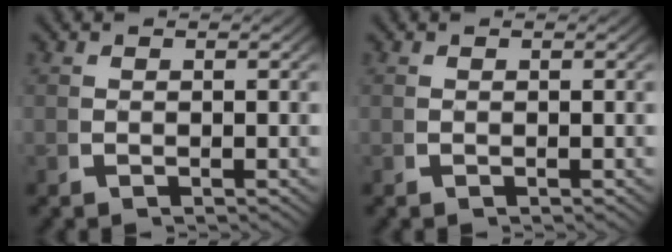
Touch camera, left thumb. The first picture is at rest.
{"total": 0.0}